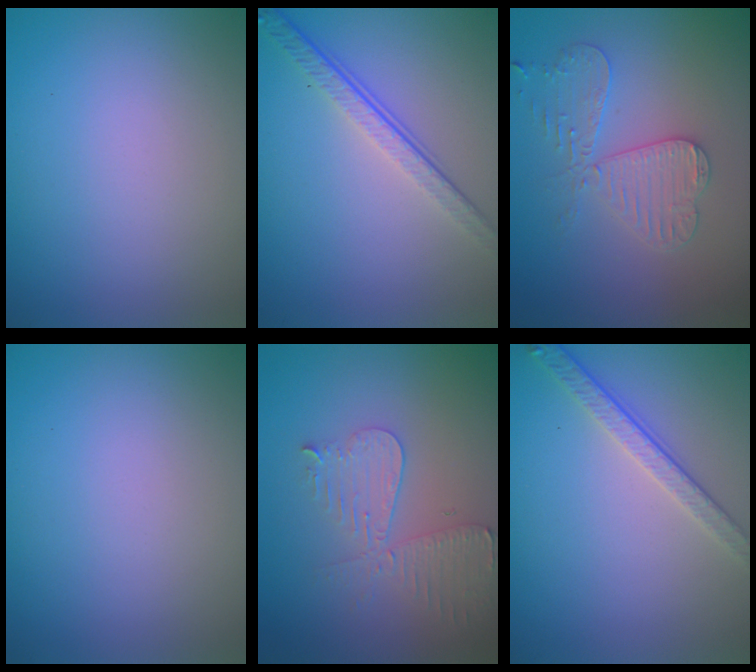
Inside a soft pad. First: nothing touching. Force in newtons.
{"total": 4.1, "press": 2.8, "slide": 2.9}
{"total": 3.5, "press": 3.4, "slide": 0.5}
{"total": 0.0}
{"total": 3.9, "press": 3.4, "slide": 1.8}
{"total": 2.8, "press": 2.5, "slide": 1.2}